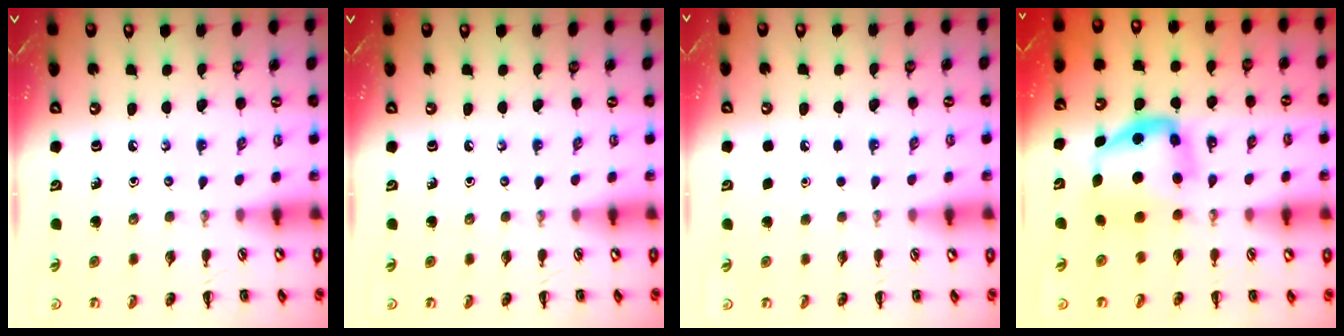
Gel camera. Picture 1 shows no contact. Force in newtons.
{"total": 0.0}
{"total": 1.8, "press": 1.8, "slide": 0.1}
{"total": 6.7, "press": 6.6, "slide": 1.1}